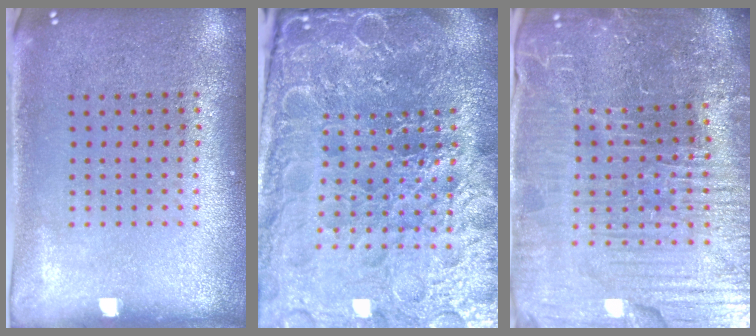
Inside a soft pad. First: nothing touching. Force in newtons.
{"total": 6.5, "press": 5.7, "slide": 3.0}
{"total": 7.0, "press": 6.3, "slide": 3.1}